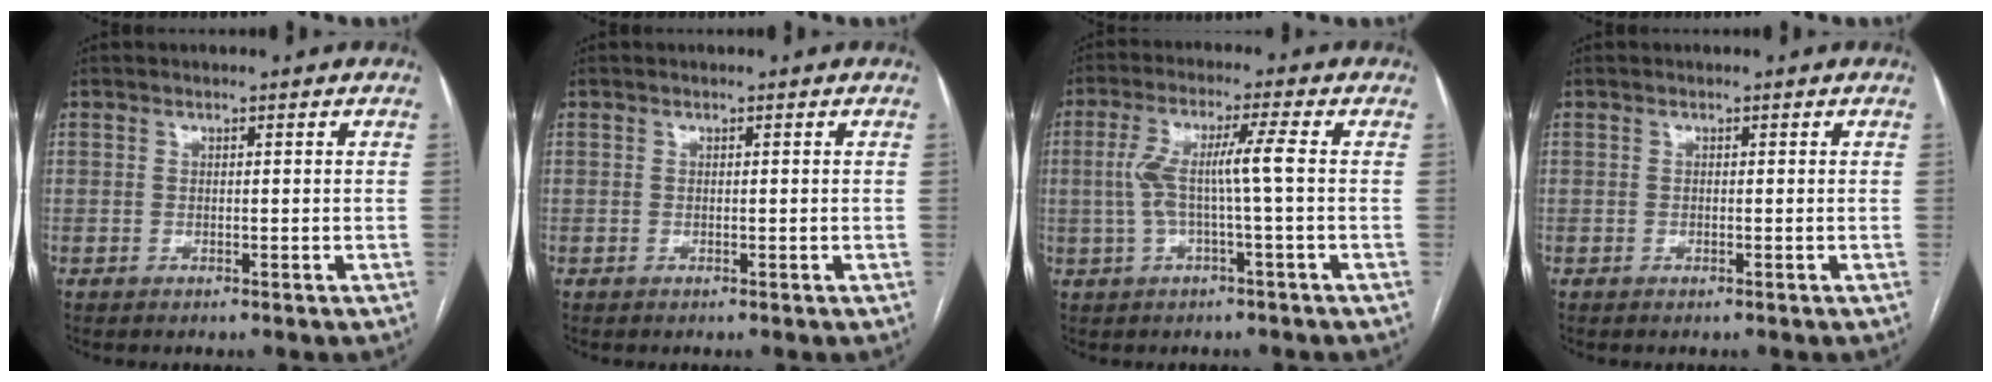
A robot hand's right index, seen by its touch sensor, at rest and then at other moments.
{"total": 0.0}
{"total": 6.5, "force": [-0.2, -0.4, 6.5], "torque": [-0.138, 0.021, -0.001]}
{"total": 0.0}